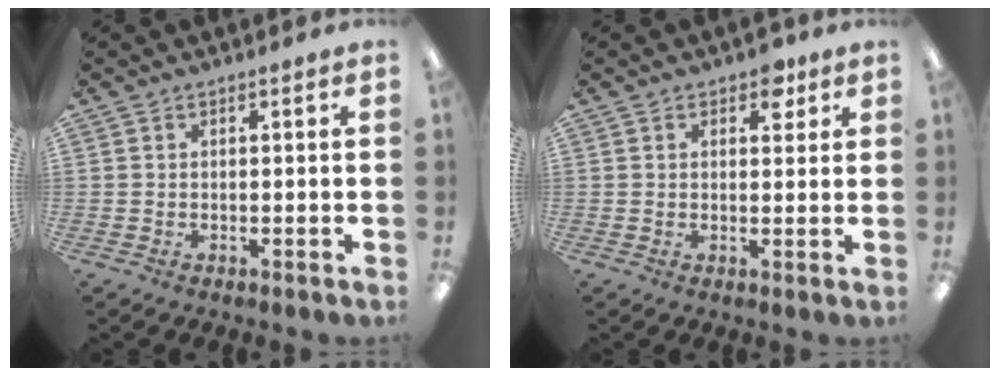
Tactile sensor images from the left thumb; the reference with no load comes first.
{"total": 4.1, "force": [2.4, 2.4, 2.3], "torque": [-0.017, -0.006, 0.036]}